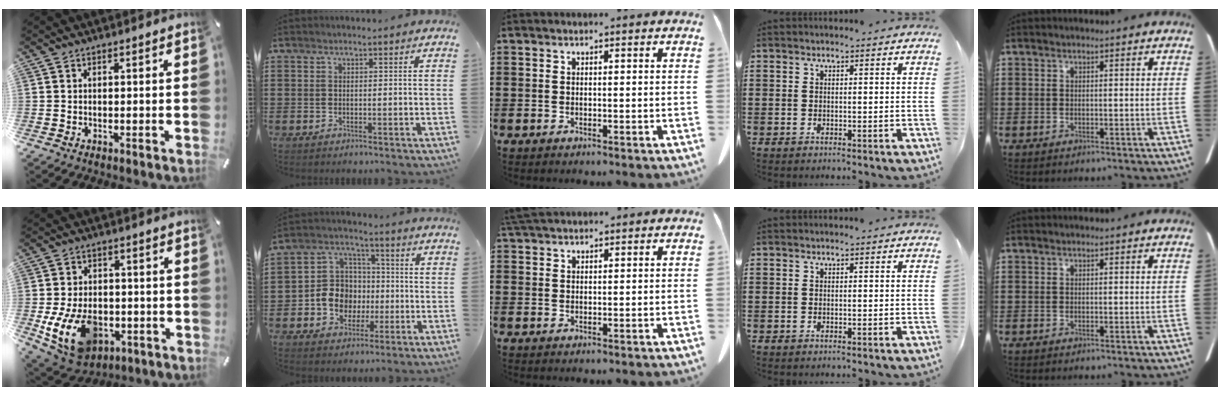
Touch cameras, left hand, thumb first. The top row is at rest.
{"thumb": {"total": 14.5, "force": [-4.2, 10.2, 9.5], "torque": [-0.188, 0.016, -0.069]}, "index": {"total": 8.5, "force": [-1.5, 7.8, 3.0], "torque": [-0.090, 0.010, -0.026]}, "middle": {"total": 2.7, "force": [2.4, 0.5, 1.0], "torque": [-0.027, -0.002, 0.049]}}